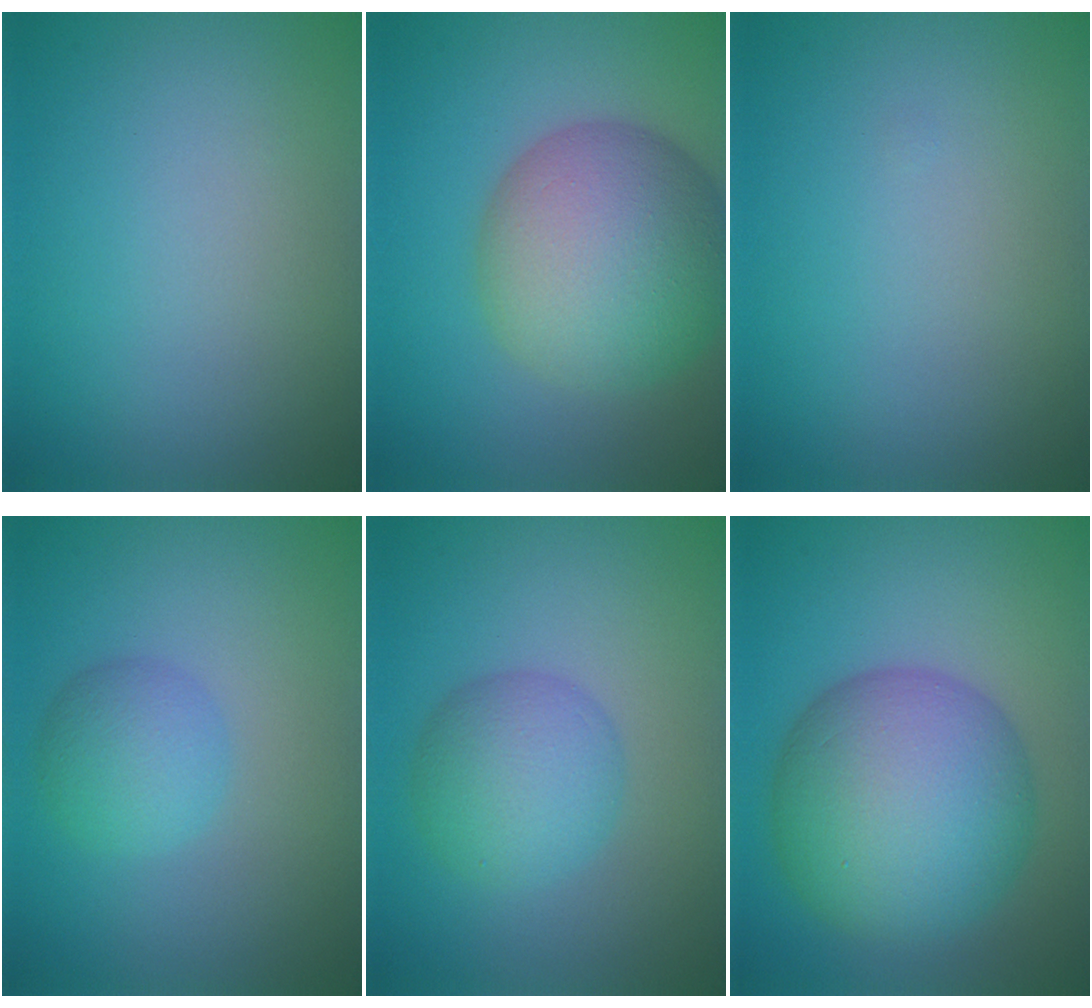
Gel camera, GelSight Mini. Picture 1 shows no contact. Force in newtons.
{"total": 10.7, "press": 10.7, "slide": 0.3}
{"total": 0.0}
{"total": 2.6, "press": 2.6, "slide": 0.2}
{"total": 4.6, "press": 4.6, "slide": 0.1}
{"total": 11.7, "press": 11.7, "slide": 0.1}